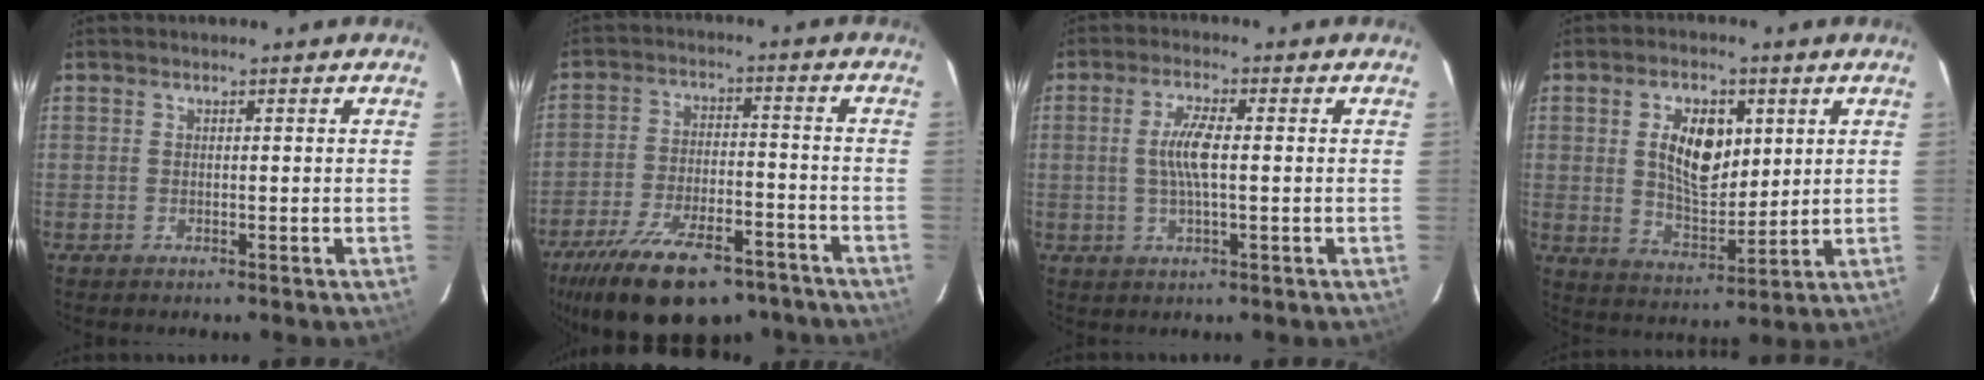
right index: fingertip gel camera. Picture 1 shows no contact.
{"total": 22.1, "force": [-16.3, 9.1, 11.9], "torque": [-0.231, -0.021, -0.239]}
{"total": 5.5, "force": [0.1, 0.9, 5.4], "torque": [-0.101, 0.001, 0.004]}
{"total": 10.9, "force": [3.0, 6.0, 8.6], "torque": [-0.151, 0.009, 0.061]}